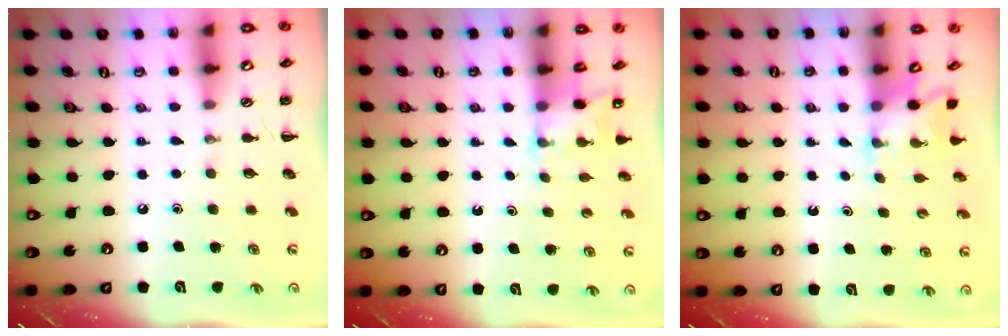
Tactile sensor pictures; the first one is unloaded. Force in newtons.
{"total": 2.8, "press": 2.7, "slide": 0.9}
{"total": 1.6, "press": 1.5, "slide": 0.6}